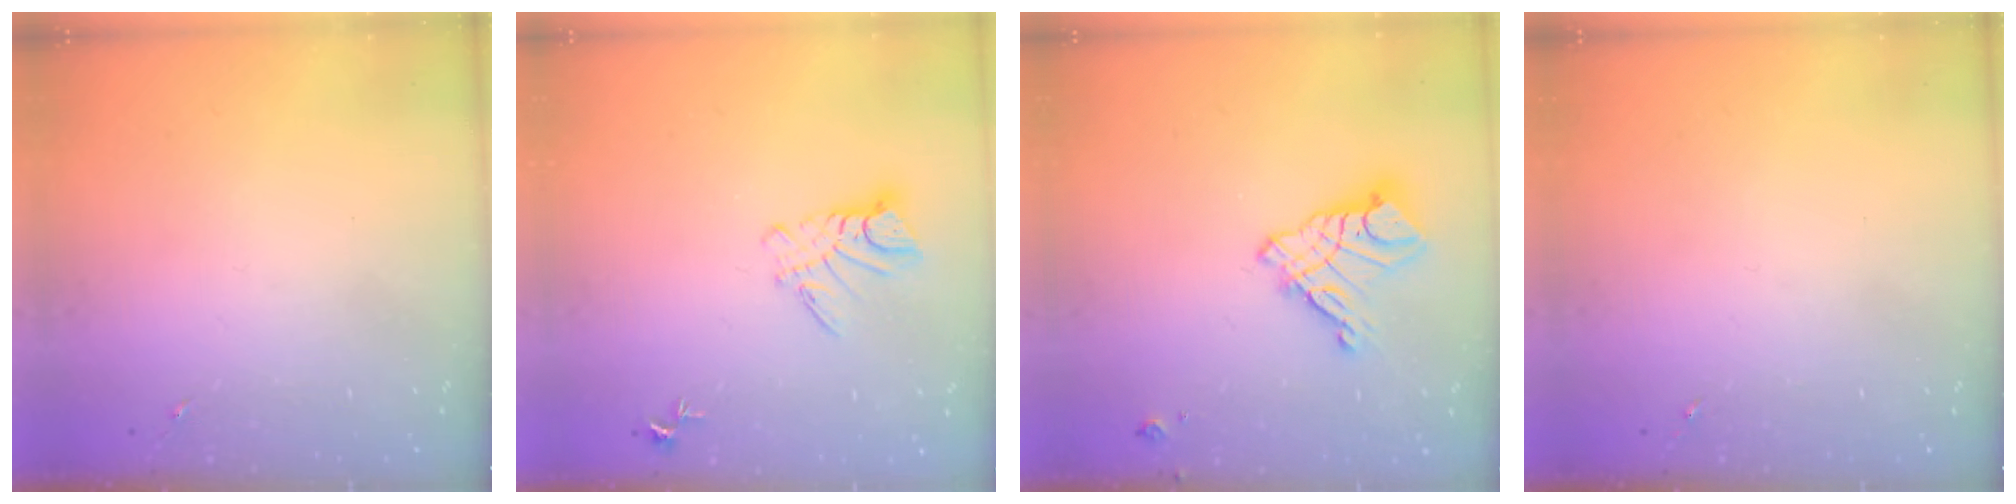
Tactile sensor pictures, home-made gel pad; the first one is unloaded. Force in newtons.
{"total": 8.0, "press": 8.0, "slide": 0.7}
{"total": 12.6, "press": 12.5, "slide": 1.1}
{"total": 0.0}